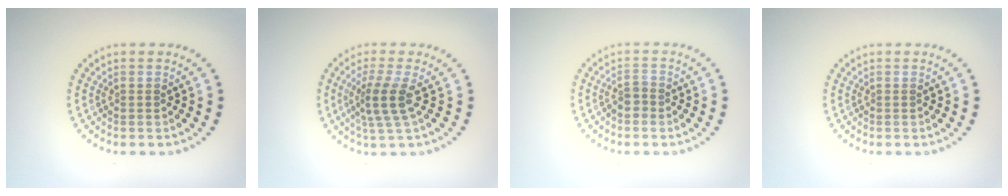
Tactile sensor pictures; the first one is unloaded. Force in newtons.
{"total": 3.1, "press": 2.3, "slide": 2.0}
{"total": 1.6, "press": 1.3, "slide": 0.9}
{"total": 0.0}